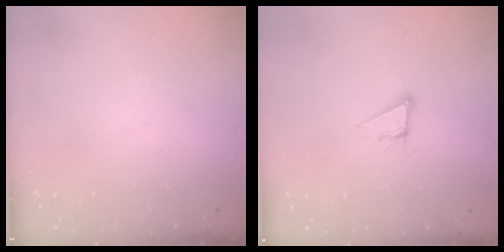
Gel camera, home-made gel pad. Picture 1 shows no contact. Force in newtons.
{"total": 5.1, "press": 5.1, "slide": 0.5}